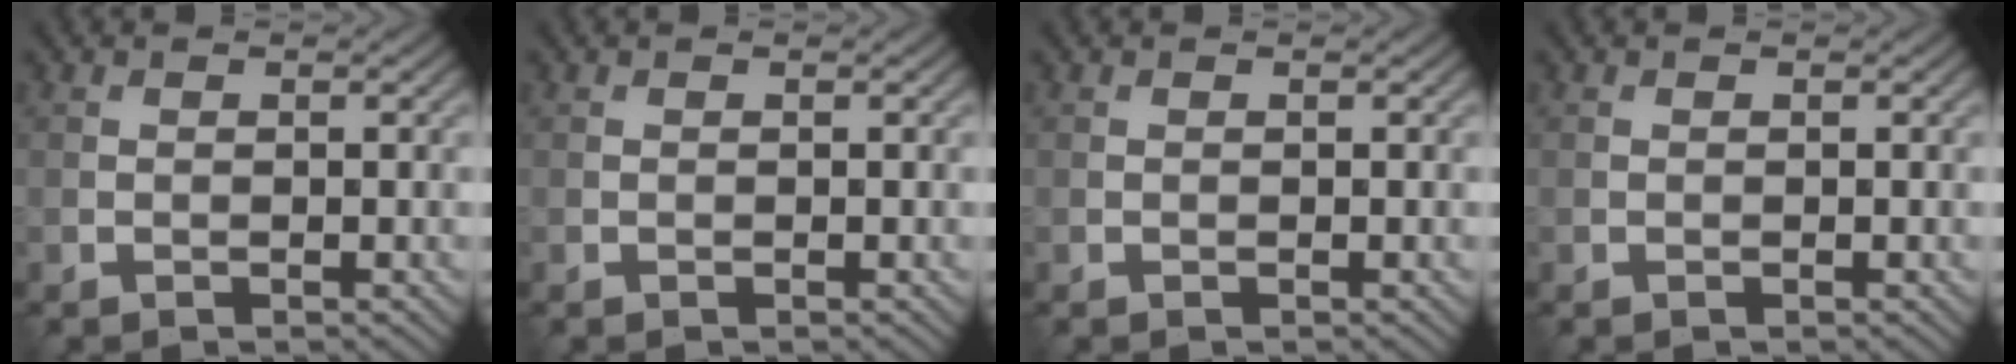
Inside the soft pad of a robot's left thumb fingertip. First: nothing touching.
{"total": 0.0}
{"total": 0.0}
{"total": 0.0}